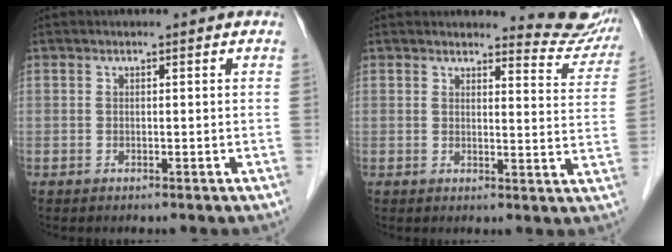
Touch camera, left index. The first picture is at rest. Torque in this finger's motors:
{"motor_torque": [0.42, -0.62, 0.01, -0.04]}